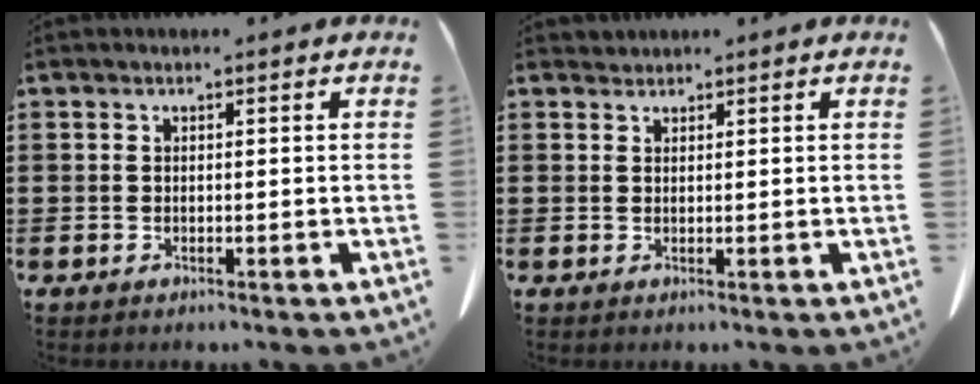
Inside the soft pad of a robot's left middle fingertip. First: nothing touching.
{"total": 0.9, "force": [0.9, 0.2, 0.0], "torque": [-0.002, 0.000, 0.018]}